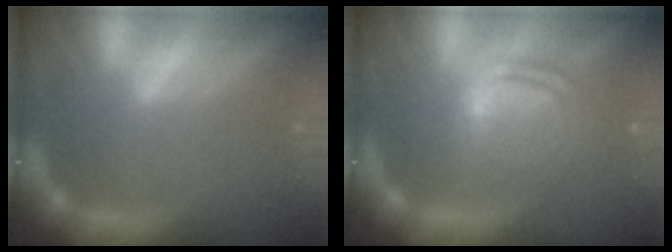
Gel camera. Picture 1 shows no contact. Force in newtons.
{"total": 6.5}